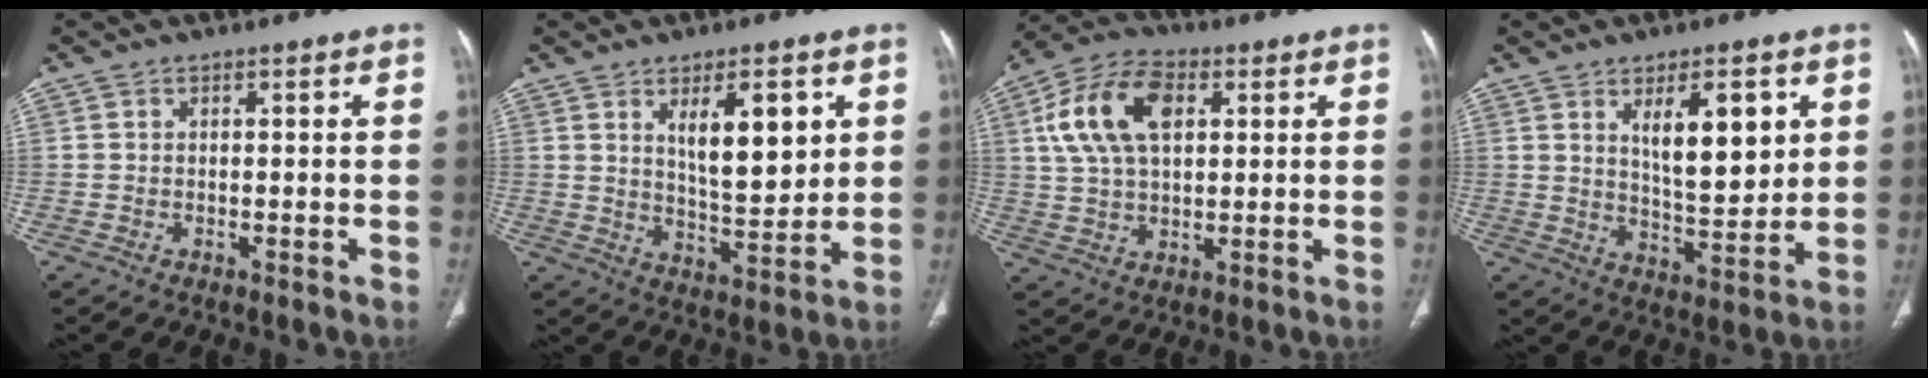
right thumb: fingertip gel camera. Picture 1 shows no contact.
{"total": 11.7, "force": [4.3, 4.5, 9.9], "torque": [-0.131, -0.038, 0.079]}
{"total": 14.0, "force": [4.0, 8.3, 10.5], "torque": [-0.198, 0.012, 0.073]}
{"total": 12.1, "force": [4.4, 4.7, 10.2], "torque": [-0.135, -0.038, 0.081]}